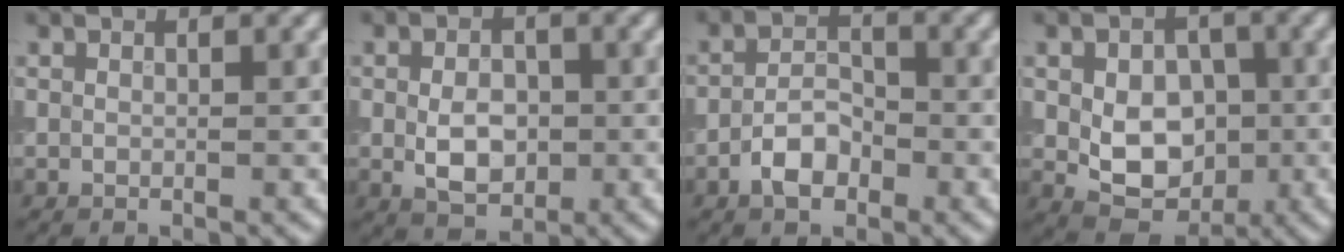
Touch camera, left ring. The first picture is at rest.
{"total": 4.1, "force": [-0.4, 2.8, 2.9], "torque": [-0.051, -0.002, -0.006]}
{"total": 3.3, "force": [-1.7, 1.8, 2.1], "torque": [-0.035, 0.007, -0.036]}
{"total": 6.7, "force": [-0.7, 4.7, 4.7], "torque": [-0.080, -0.003, -0.013]}